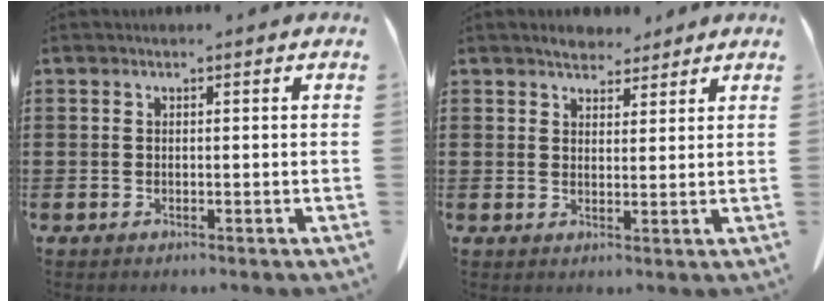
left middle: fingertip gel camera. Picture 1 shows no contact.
{"total": 3.6, "force": [3.3, 1.4, 0.6], "torque": [-0.012, -0.003, 0.061]}